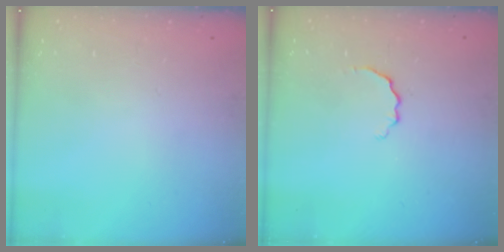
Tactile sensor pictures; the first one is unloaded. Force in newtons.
{"total": 2.9, "press": 2.8, "slide": 0.8}